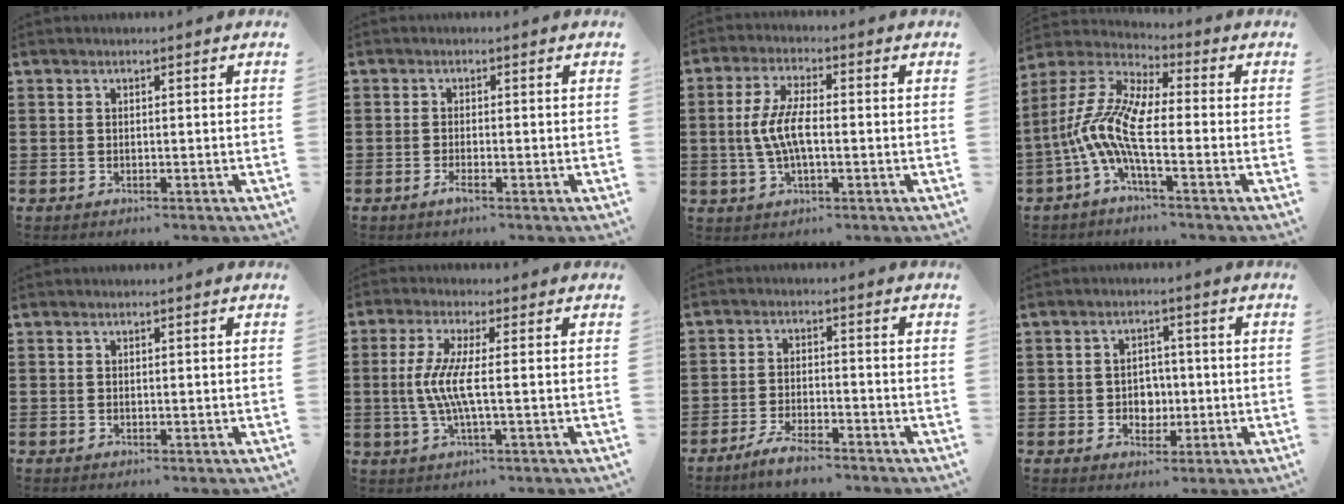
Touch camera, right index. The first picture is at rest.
{"total": 1.6, "force": [-0.9, 0.0, 1.3], "torque": [-0.036, -0.011, -0.021]}
{"total": 6.2, "force": [-0.7, 2.1, 5.8], "torque": [-0.130, -0.004, -0.020]}
{"total": 10.3, "force": [-2.7, 3.3, 9.4], "torque": [-0.235, -0.022, -0.060]}
{"total": 0.0}
{"total": 6.0, "force": [-0.5, 0.3, 6.0], "torque": [-0.137, -0.016, -0.021]}
{"total": 3.9, "force": [-3.5, 0.4, 1.6], "torque": [-0.042, 0.002, -0.073]}
{"total": 3.5, "force": [-0.6, 3.1, 1.5], "torque": [-0.031, 0.002, -0.016]}